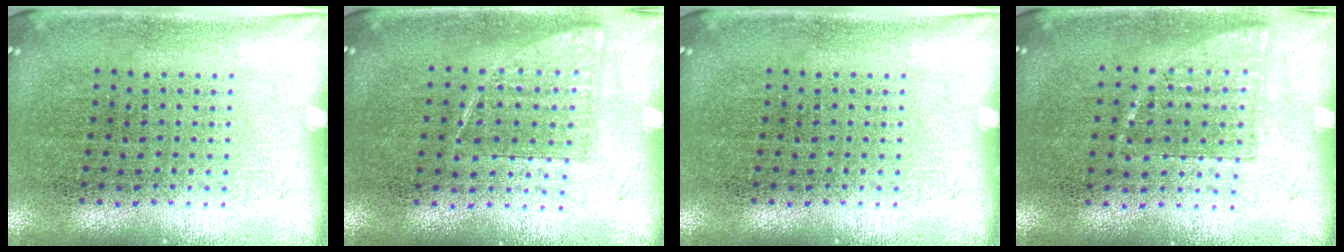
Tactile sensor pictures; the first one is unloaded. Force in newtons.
{"total": 0.8, "press": 0.7, "slide": 0.2}
{"total": 0.0}
{"total": 0.7, "press": 0.7, "slide": 0.3}